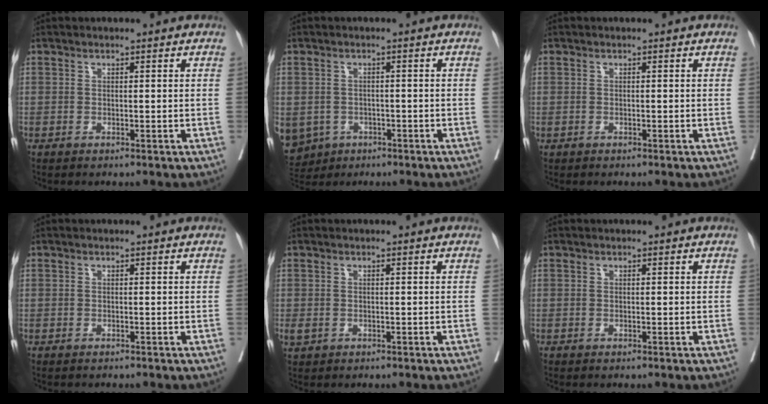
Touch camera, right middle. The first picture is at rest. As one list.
[{"total": 13.3, "force": [-5.7, 11.0, 4.9], "torque": [-0.161, -0.011, -0.074]}, {"total": 0.5, "force": [0.4, -0.3, -0.2], "torque": [-0.002, 0.001, 0.005]}, {"total": 0.5, "force": [-0.5, -0.1, 0.1], "torque": [-0.002, -0.002, -0.010]}, {"total": 0.8, "force": [0.1, 0.5, 0.6], "torque": [-0.017, -0.002, 0.003]}, {"total": 0.0}]